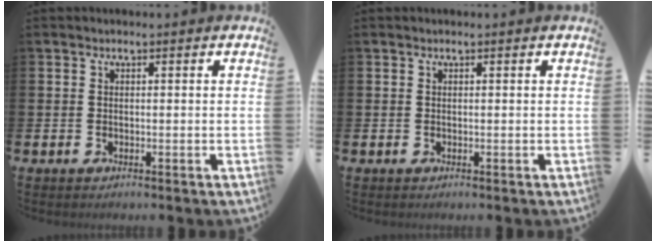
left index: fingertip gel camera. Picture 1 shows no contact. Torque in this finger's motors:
{"motor_torque": [-0.01, 0.01, 0.00, -0.01]}